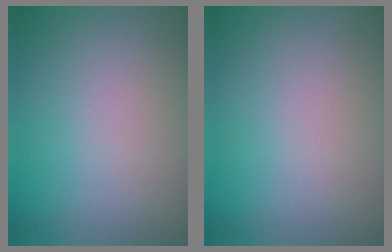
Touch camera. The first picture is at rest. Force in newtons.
{"total": 0.0}